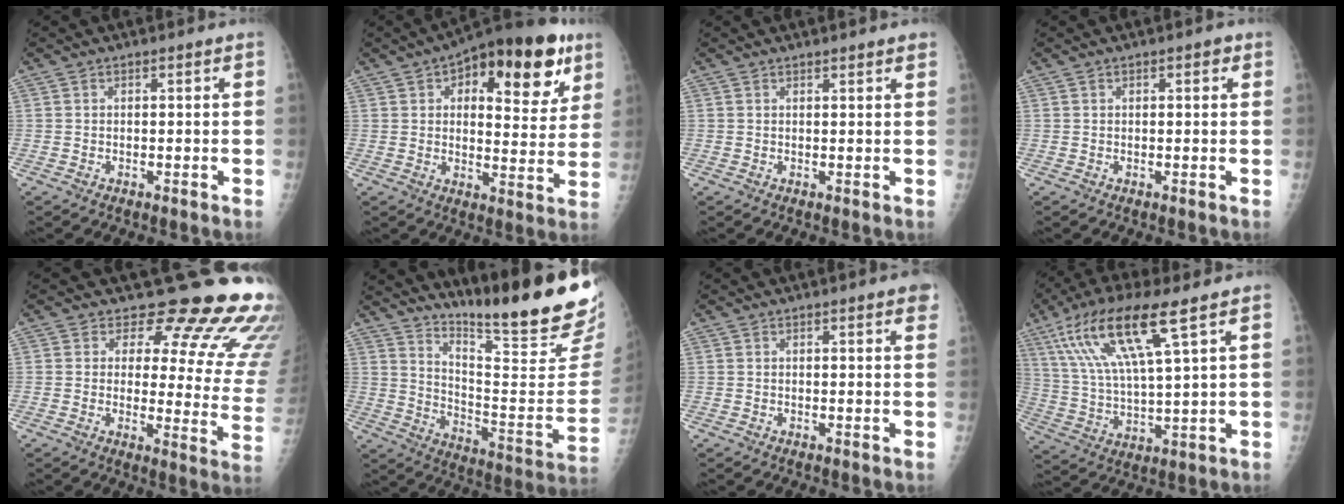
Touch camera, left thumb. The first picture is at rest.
{"total": 20.5, "force": [9.9, 9.9, 15.0], "torque": [-0.162, -0.017, 0.136]}
{"total": 2.2, "force": [1.9, 0.3, 1.0], "torque": [-0.006, -0.002, 0.019]}
{"total": 1.4, "force": [0.6, 0.7, 1.1], "torque": [-0.008, 0.001, 0.007]}
{"total": 19.9, "force": [15.7, 8.1, 9.3], "torque": [-0.066, -0.118, 0.164]}
{"total": 24.5, "force": [20.1, 2.0, 13.9], "torque": [-0.188, -0.170, 0.291]}
{"total": 2.6, "force": [1.7, 0.4, 2.0], "torque": [-0.018, 0.000, 0.016]}
{"total": 16.6, "force": [8.3, 3.0, 14.1], "torque": [-0.292, -0.019, 0.161]}